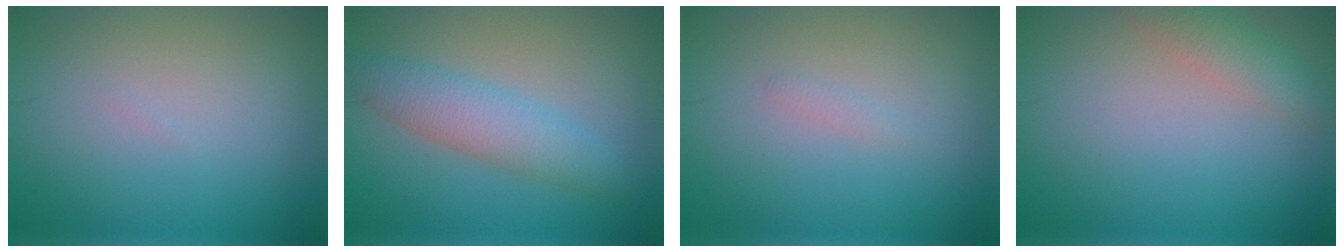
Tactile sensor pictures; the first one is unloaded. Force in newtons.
{"total": 4.2, "press": 4.2, "slide": 0.1}
{"total": 0.5, "press": 0.5, "slide": 0.0}
{"total": 2.6, "press": 2.6, "slide": 0.1}